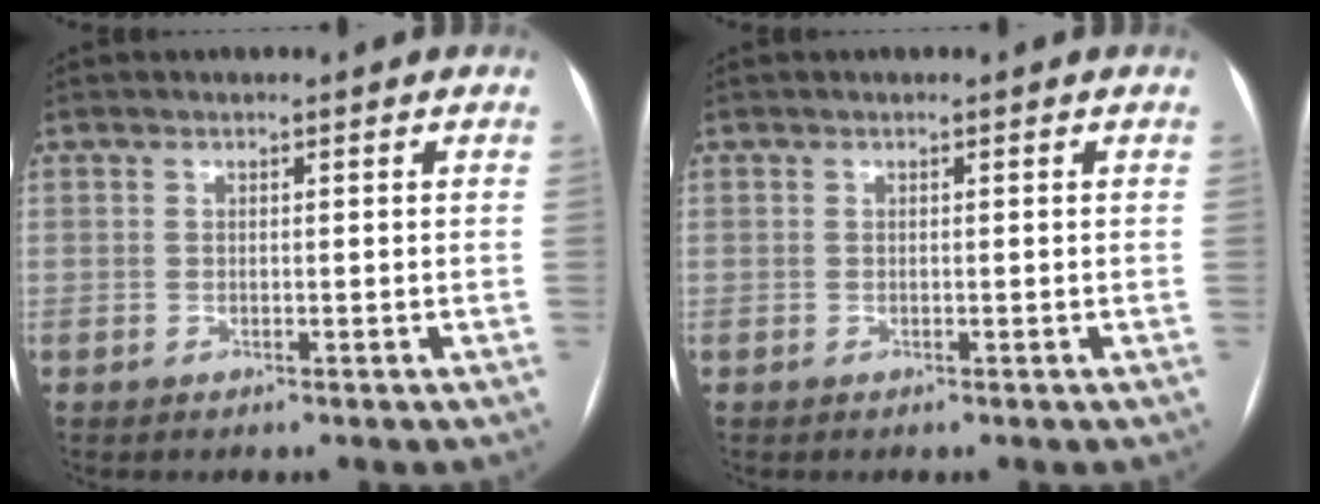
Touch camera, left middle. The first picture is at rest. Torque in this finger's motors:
{"motor_torque": [0.04, 0.15, 0.00, 0.00]}